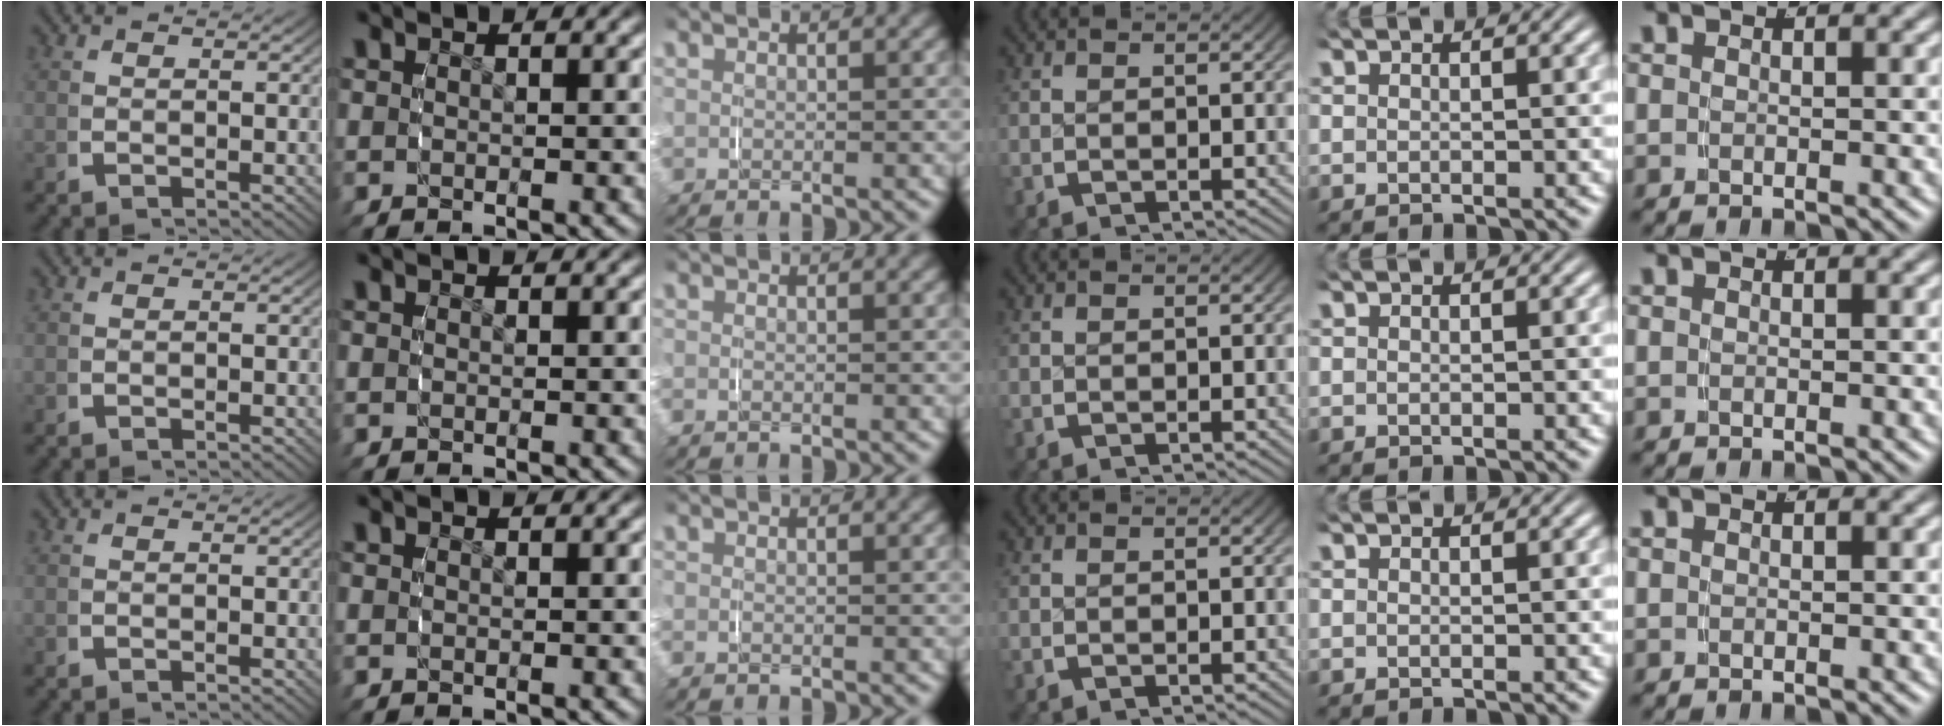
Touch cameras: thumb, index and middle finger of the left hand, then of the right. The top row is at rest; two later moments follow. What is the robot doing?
{"motion": "grasp_and_lifting", "object": "paper towel"}